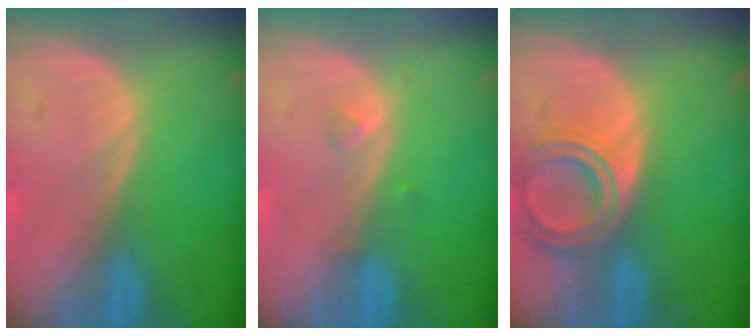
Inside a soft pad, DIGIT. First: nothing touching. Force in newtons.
{"total": 1.0, "press": 1.0, "slide": 0.2}
{"total": 6.7, "press": 6.0, "slide": 2.8}